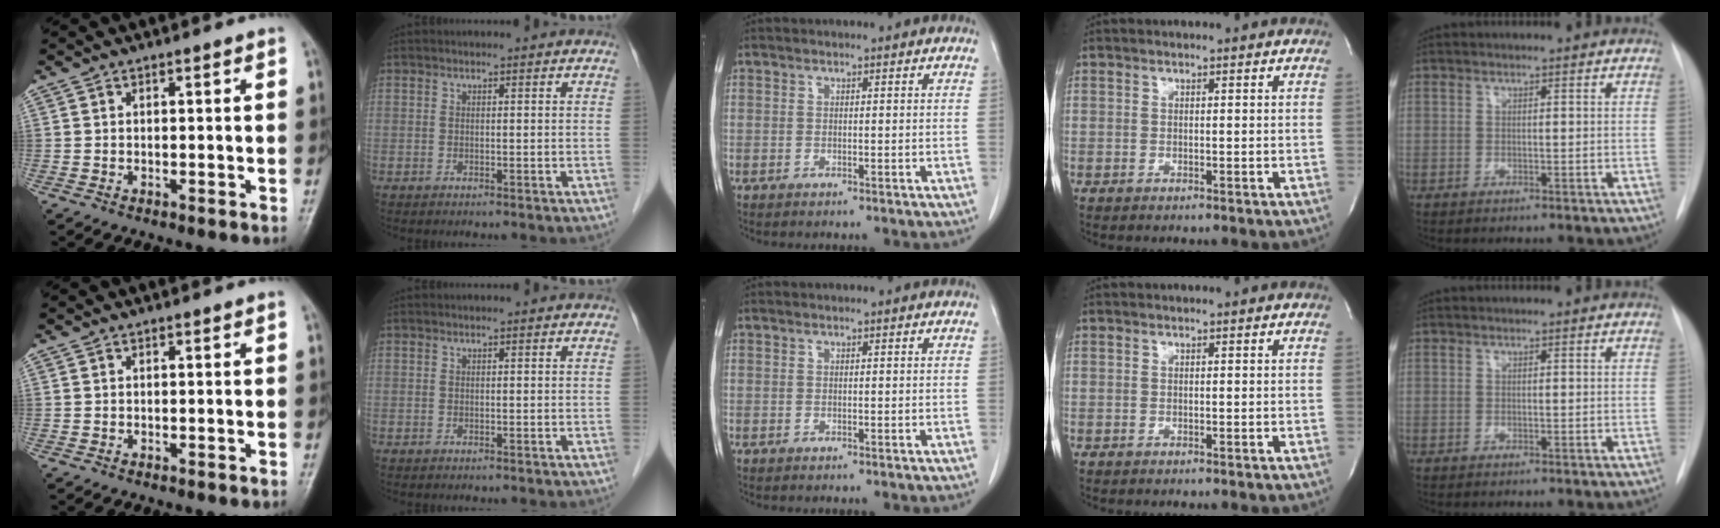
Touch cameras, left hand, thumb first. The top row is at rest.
{}